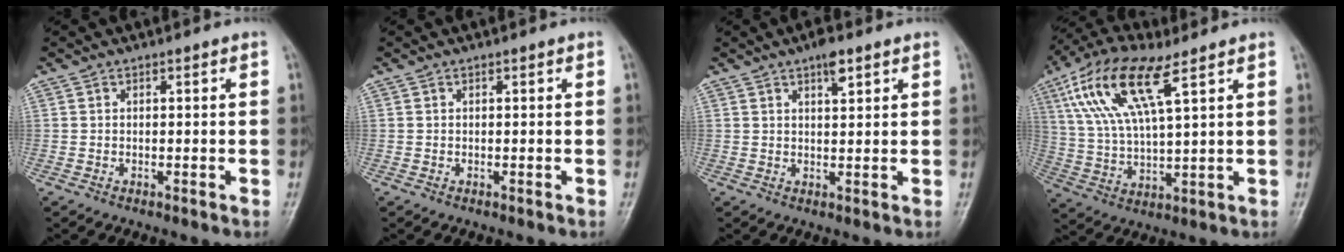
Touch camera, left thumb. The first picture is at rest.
{"total": 0.0}
{"total": 3.6, "force": [2.2, 1.2, 2.6], "torque": [-0.035, -0.007, 0.035]}
{"total": 15.2, "force": [7.2, 4.9, 12.5], "torque": [-0.260, -0.004, 0.140]}